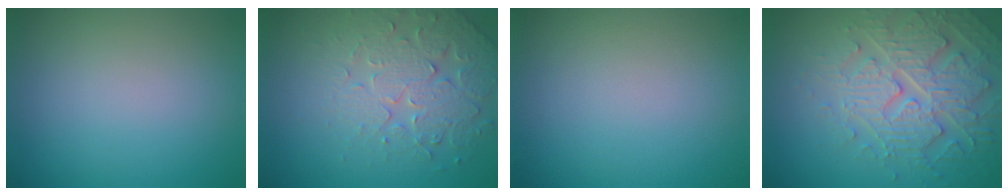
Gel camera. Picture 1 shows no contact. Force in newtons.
{"total": 4.1, "press": 3.9, "slide": 1.3}
{"total": 0.0}
{"total": 5.2, "press": 5.0, "slide": 1.4}